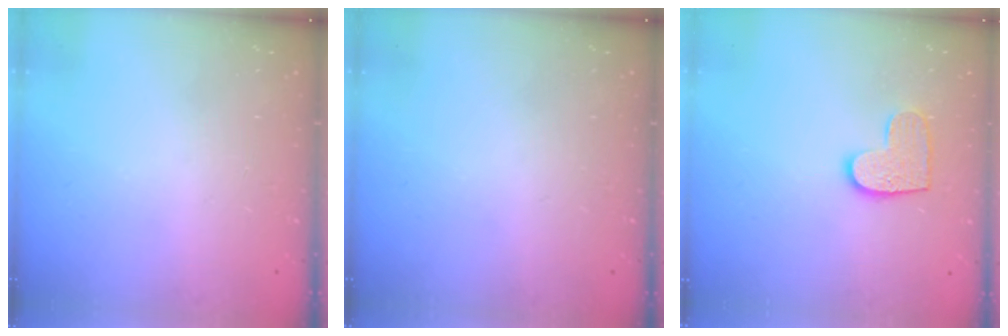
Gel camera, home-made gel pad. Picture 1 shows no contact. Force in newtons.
{"total": 0.0}
{"total": 9.3, "press": 9.3, "slide": 0.3}